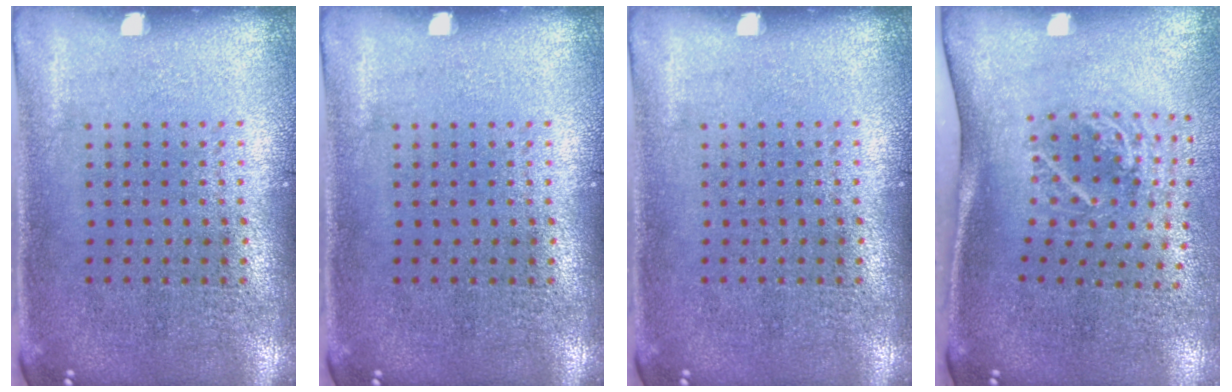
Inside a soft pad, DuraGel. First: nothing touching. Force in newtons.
{"total": 0.0}
{"total": 0.0}
{"total": 1.9, "press": 1.2, "slide": 1.5}